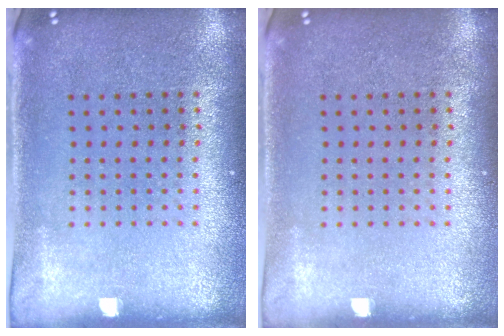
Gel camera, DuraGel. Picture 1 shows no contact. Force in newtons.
{"total": 0.0}